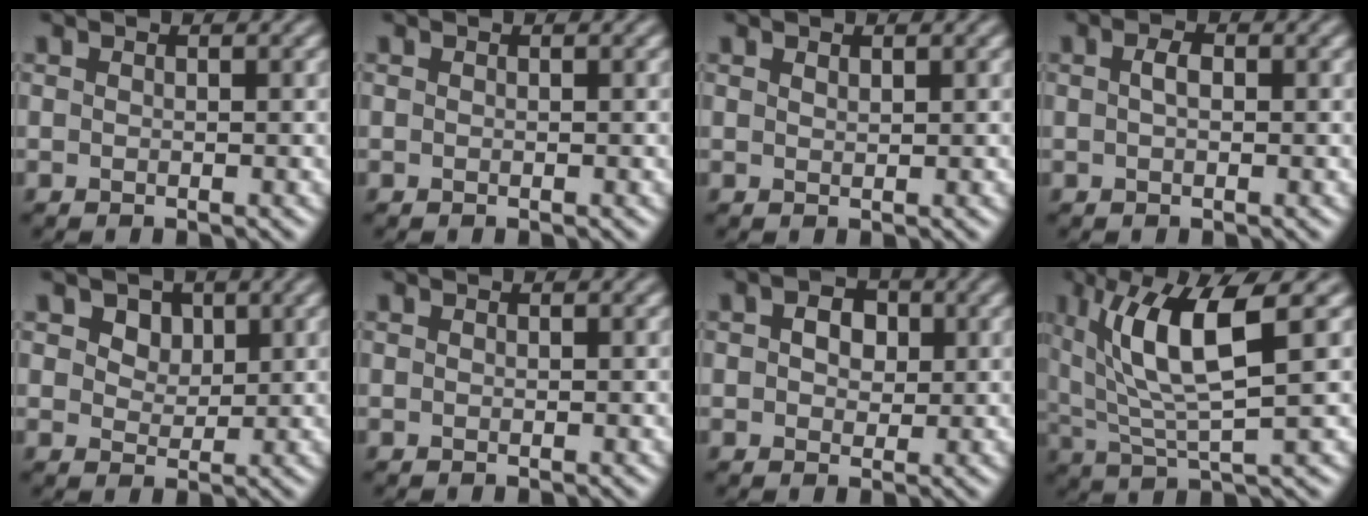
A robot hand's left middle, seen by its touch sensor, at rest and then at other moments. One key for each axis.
{"total": 0.0}
{"total": 0.6, "fx": 0.5, "fy": 0.2, "fz": 0.3, "tx": -0.004, "ty": -0.002, "tz": 0.012}
{"total": 1.3, "fx": 0.2, "fy": 0.7, "fz": 1.1, "tx": -0.022, "ty": 0.003, "tz": 0.001}
{"total": 2.7, "fx": 1.5, "fy": 1.9, "fz": 1.2, "tx": -0.029, "ty": -0.009, "tz": 0.028}
{"total": 0.0}
{"total": 3.0, "fx": 0.8, "fy": 2.2, "fz": 1.9, "tx": -0.029, "ty": 0.003, "tz": 0.007}
{"total": 8.3, "fx": 3.1, "fy": 2.0, "fz": 7.4, "tx": -0.144, "ty": 0.001, "tz": 0.059}